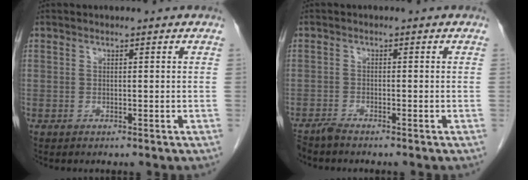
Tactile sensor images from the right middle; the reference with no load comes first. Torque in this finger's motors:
{"motor_torque": [0.33, -0.22, 0.00, 0.00]}